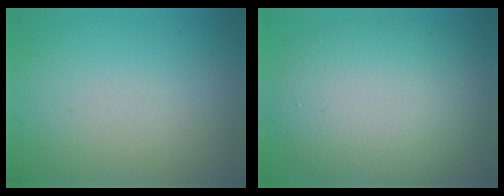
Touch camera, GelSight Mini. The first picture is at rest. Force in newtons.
{"total": 9.1, "press": 9.1, "slide": 0.1}